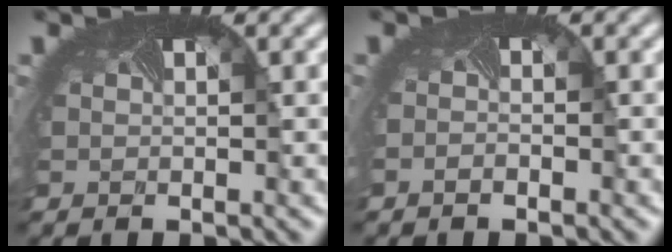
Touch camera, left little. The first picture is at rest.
{"total": 0.9, "force": [-0.9, 0.0, 0.1], "torque": [-0.012, -0.015, -0.009]}